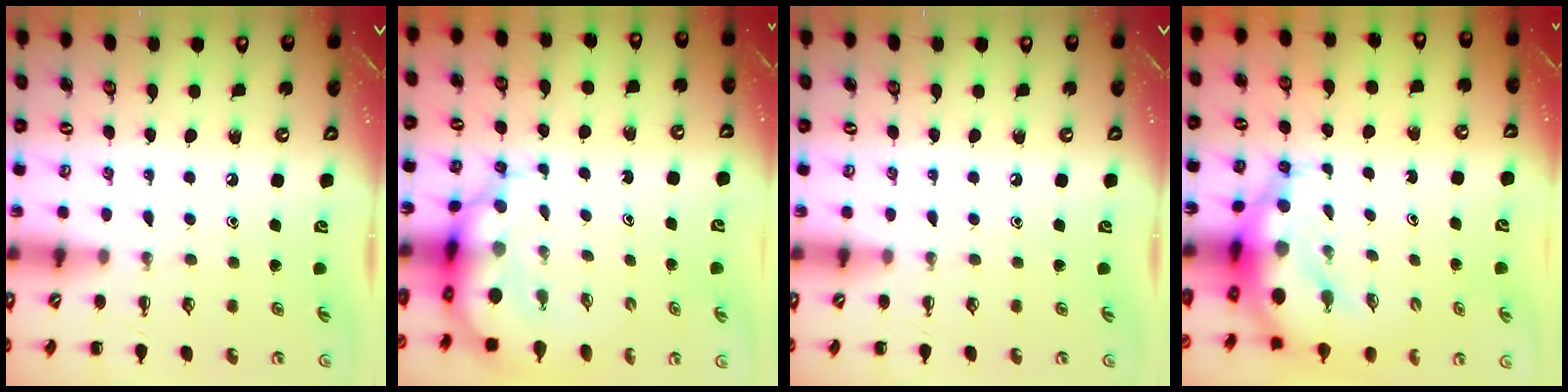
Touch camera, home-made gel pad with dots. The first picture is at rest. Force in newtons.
{"total": 8.0, "press": 7.7, "slide": 2.0}
{"total": 0.0}
{"total": 9.8, "press": 9.5, "slide": 2.3}